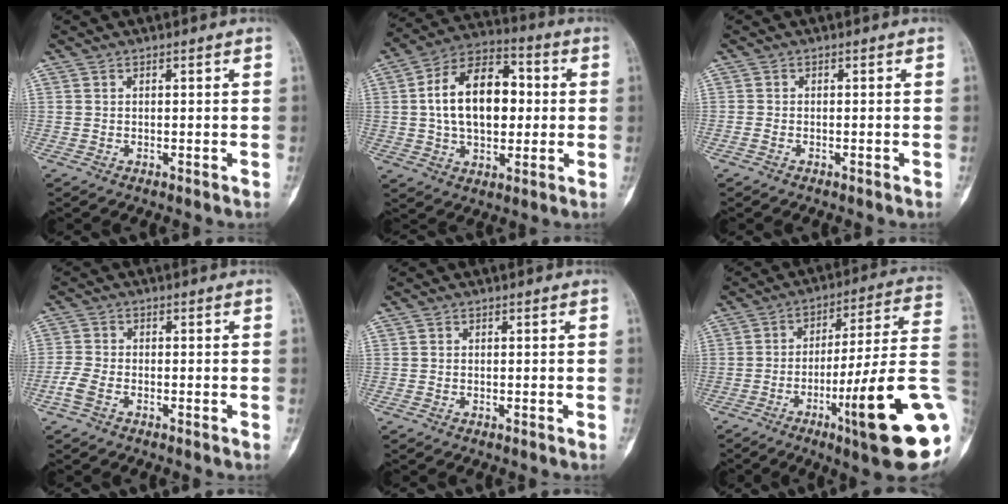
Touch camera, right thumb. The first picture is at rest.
{"total": 16.9, "force": [1.4, 10.5, 13.2], "torque": [-0.193, 0.023, 0.018]}
{"total": 0.9, "force": [-0.6, 0.4, 0.6], "torque": [-0.017, 0.002, -0.012]}
{"total": 2.1, "force": [-1.2, 1.0, 1.4], "torque": [-0.041, 0.005, -0.027]}
{"total": 0.0}
{"total": 22.3, "force": [-6.9, 2.0, 21.1], "torque": [-0.267, 0.014, -0.102]}